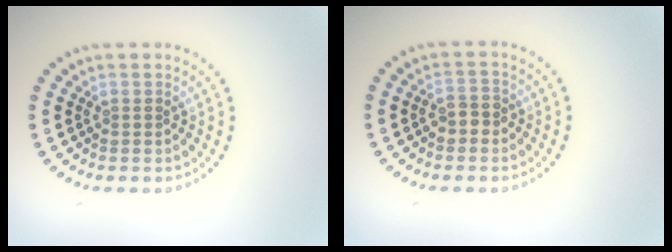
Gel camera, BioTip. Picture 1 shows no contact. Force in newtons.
{"total": 1.7, "press": 1.6, "slide": 0.5}